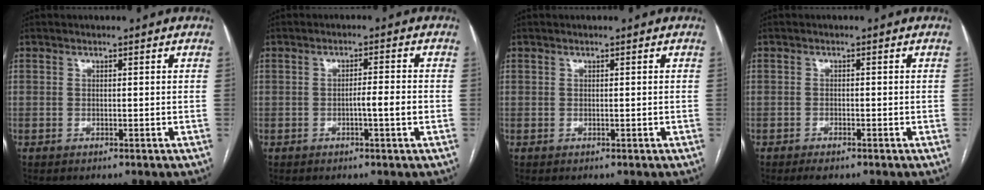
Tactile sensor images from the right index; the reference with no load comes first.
{"total": 3.2, "force": [-0.9, 0.0, 3.1], "torque": [-0.047, 0.001, -0.016]}
{"total": 0.0}
{"total": 2.0, "force": [-1.5, 0.6, 1.2], "torque": [-0.024, -0.003, -0.021]}